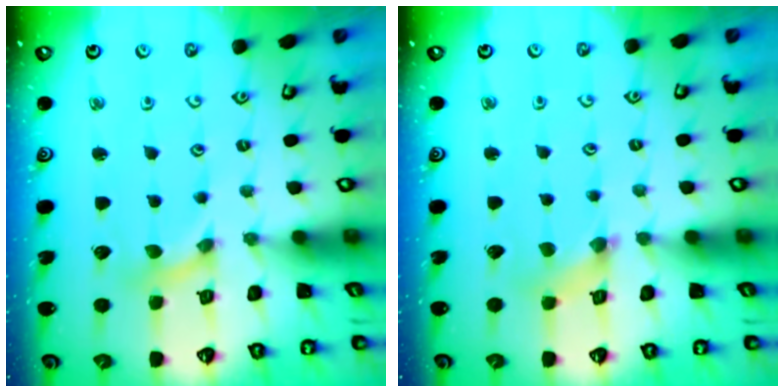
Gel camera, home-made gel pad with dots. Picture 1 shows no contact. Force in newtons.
{"total": 1.5, "press": 1.5, "slide": 0.2}